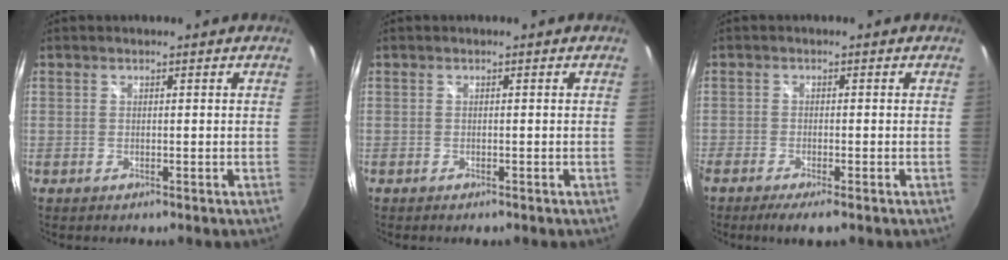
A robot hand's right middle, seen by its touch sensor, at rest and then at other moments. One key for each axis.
{"total": 0.9, "fx": -0.7, "fy": 0.2, "fz": 0.6, "tx": -0.012, "ty": -0.002, "tz": -0.009}
{"total": 4.0, "fx": -3.0, "fy": 0.5, "fz": 2.7, "tx": -0.062, "ty": -0.013, "tz": -0.053}